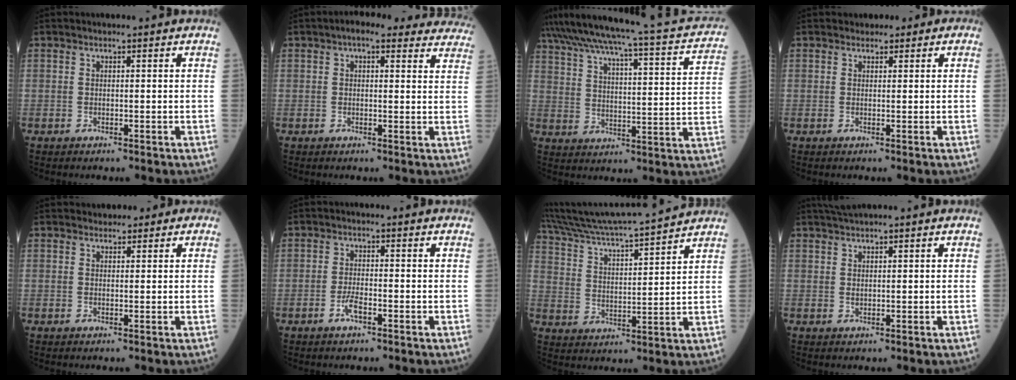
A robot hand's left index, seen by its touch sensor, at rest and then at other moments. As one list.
[{"total": 13.1, "force": [11.4, 4.1, 5.0], "torque": [-0.024, 0.023, 0.109]}, {"total": 25.1, "force": [21.5, 2.6, 12.6], "torque": [-0.200, -0.006, 0.274]}, {"total": 1.5, "force": [0.9, 1.2, 0.3], "torque": [0.003, 0.000, 0.005]}, {"total": 2.0, "force": [1.5, 1.3, 0.4], "torque": [-0.001, 0.008, 0.016]}, {"total": 2.3, "force": [-1.3, 0.4, 1.9], "torque": [-0.042, -0.001, -0.027]}, {"total": 17.4, "force": [16.2, -0.3, 6.2], "torque": [-0.129, 0.004, 0.259]}, {"total": 2.3, "force": [2.1, 0.0, 1.0], "torque": [-0.020, 0.009, 0.042]}]